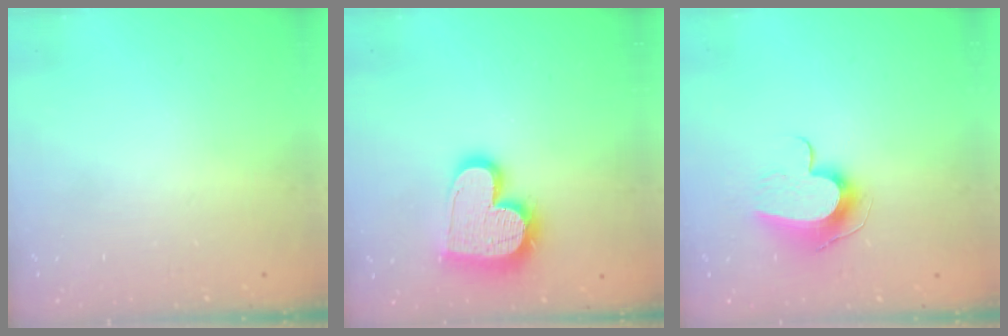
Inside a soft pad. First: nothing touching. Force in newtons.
{"total": 18.2, "press": 18.1, "slide": 1.3}
{"total": 11.2, "press": 11.1, "slide": 0.5}